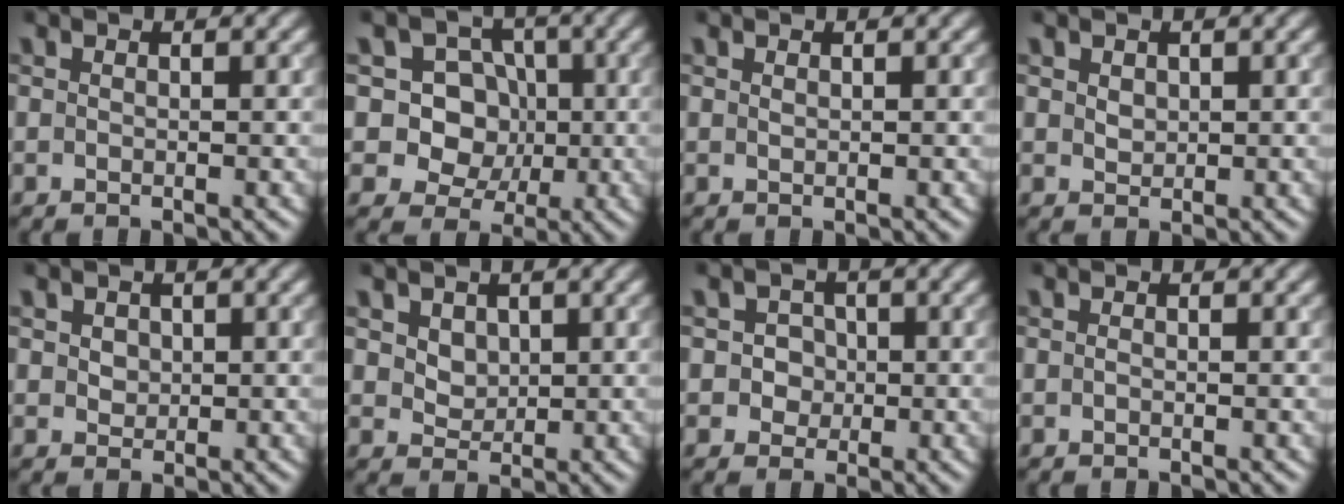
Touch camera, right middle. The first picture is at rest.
{"total": 8.0, "force": [1.1, 7.3, 3.1], "torque": [-0.049, 0.029, 0.006]}
{"total": 0.0}
{"total": 1.0, "force": [0.4, 0.8, 0.4], "torque": [-0.008, -0.001, 0.011]}
{"total": 1.4, "force": [0.5, 1.2, 0.6], "torque": [-0.009, 0.005, 0.006]}
{"total": 2.6, "force": [1.2, 1.9, 1.2], "torque": [-0.034, -0.002, 0.034]}
{"total": 2.4, "force": [0.3, 2.2, 0.8], "torque": [0.011, 0.010, -0.001]}
{"total": 0.0}